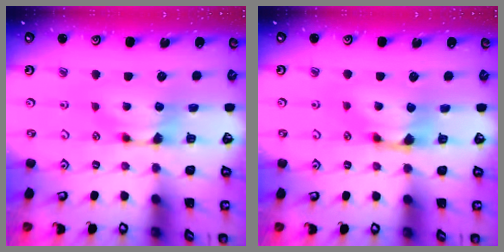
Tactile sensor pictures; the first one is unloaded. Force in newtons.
{"total": 1.3, "press": 0.5, "slide": 1.2}